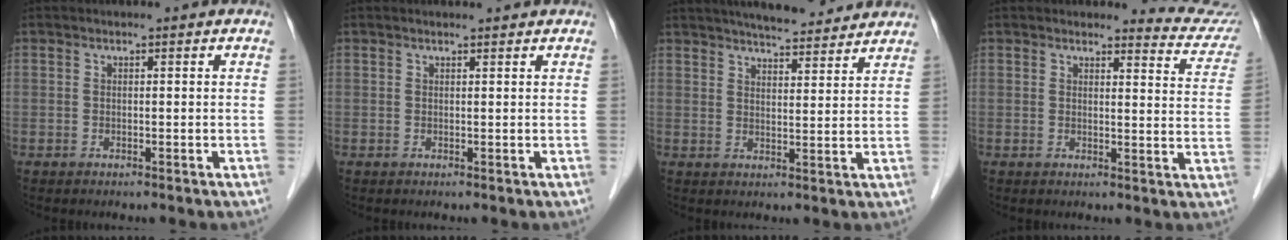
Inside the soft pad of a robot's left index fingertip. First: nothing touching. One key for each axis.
{"total": 2.0, "fx": 1.9, "fy": 0.0, "fz": 0.5, "tx": -0.009, "ty": 0.008, "tz": 0.024}
{"total": 12.1, "fx": 10.9, "fy": 2.0, "fz": 4.9, "tx": -0.069, "ty": 0.013, "tz": 0.145}
{"total": 7.0, "fx": 7.0, "fy": 0.5, "fz": -0.4, "tx": 0.014, "ty": -0.052, "tz": 0.055}